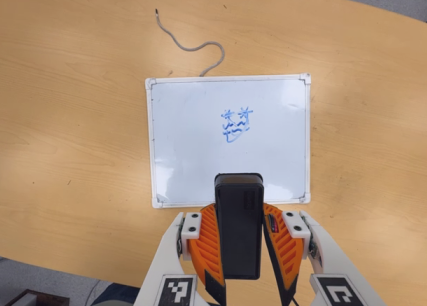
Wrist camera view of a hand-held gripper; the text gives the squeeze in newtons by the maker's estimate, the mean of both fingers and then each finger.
{"total": 9.1, "left": 7.2, "right": 11.0}